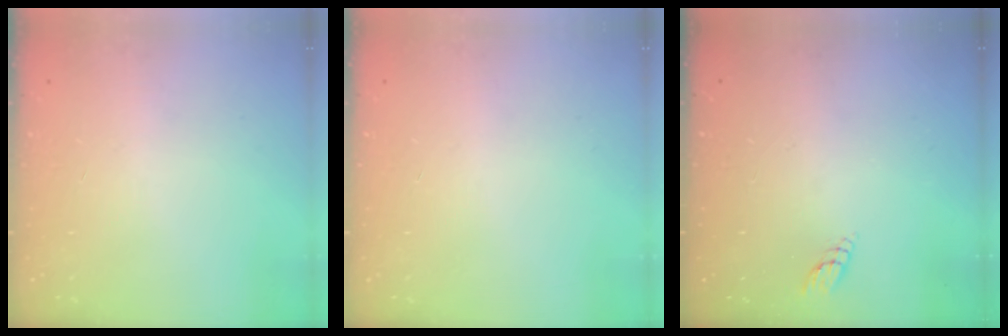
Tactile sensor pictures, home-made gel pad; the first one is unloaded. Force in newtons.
{"total": 0.0}
{"total": 2.9, "press": 2.9, "slide": 0.3}